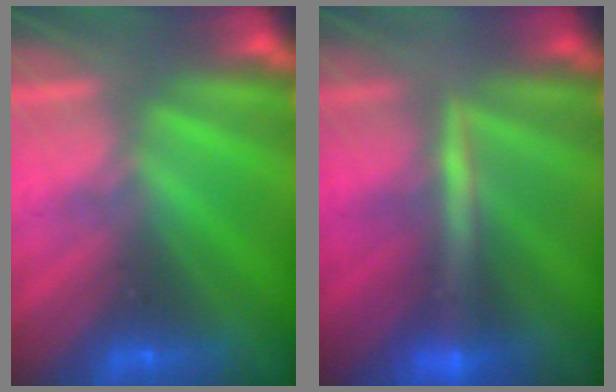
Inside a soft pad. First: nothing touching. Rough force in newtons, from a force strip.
{"total": 2.4}